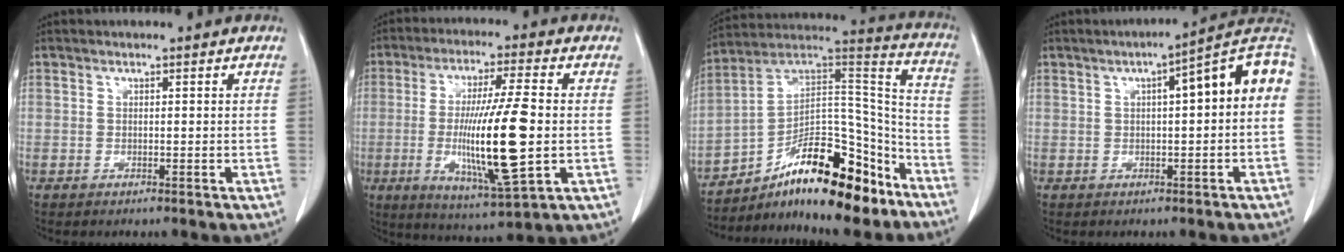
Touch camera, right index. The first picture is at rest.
{"total": 15.5, "force": [-1.6, 1.1, 15.4], "torque": [-0.288, -0.018, -0.025]}
{"total": 20.0, "force": [-13.3, 6.2, 13.6], "torque": [-0.200, 0.049, -0.213]}
{"total": 10.2, "force": [1.7, 1.3, 10.0], "torque": [-0.133, 0.037, 0.016]}